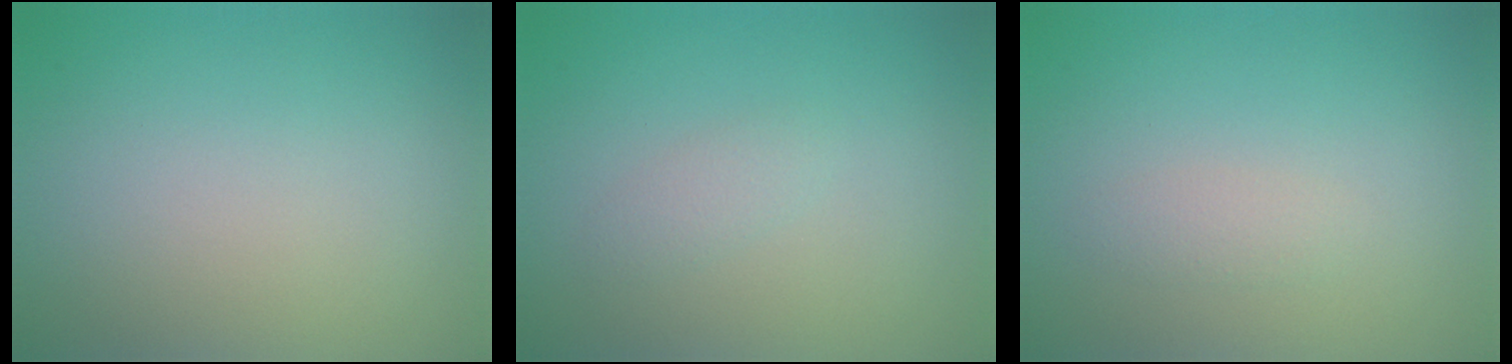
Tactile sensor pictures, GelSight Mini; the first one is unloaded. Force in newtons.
{"total": 1.0, "press": 1.0, "slide": 0.0}
{"total": 1.1, "press": 1.1, "slide": 0.1}